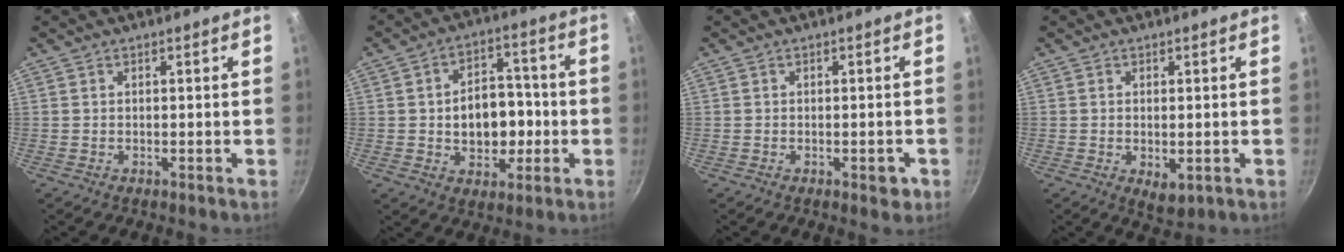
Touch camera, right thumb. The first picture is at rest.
{"total": 11.8, "force": [-1.2, 8.4, 8.2], "torque": [-0.085, 0.020, -0.015]}
{"total": 2.8, "force": [-1.1, 1.3, 2.2], "torque": [-0.016, 0.008, -0.011]}
{"total": 3.9, "force": [-0.7, 2.1, 3.2], "torque": [-0.047, -0.015, -0.005]}